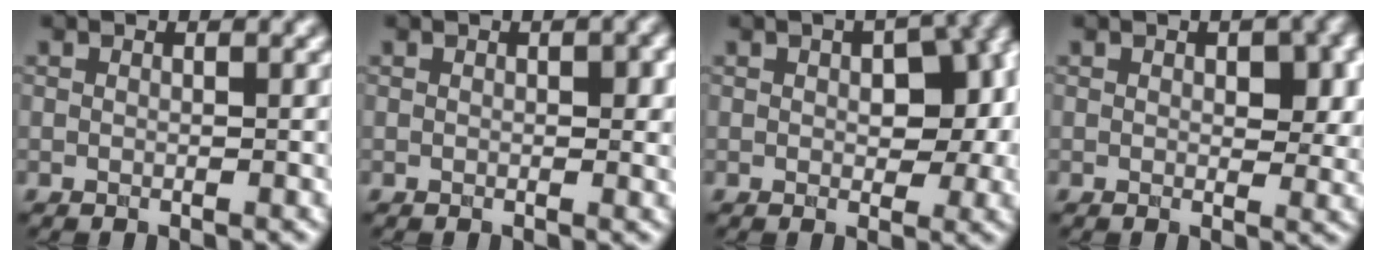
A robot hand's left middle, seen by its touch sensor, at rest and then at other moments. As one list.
[{"total": 1.7, "force": [0.2, 0.5, 1.7], "torque": [-0.021, -0.002, 0.004]}, {"total": 6.9, "force": [0.5, 3.9, 5.7], "torque": [-0.067, 0.001, 0.017]}, {"total": 3.6, "force": [0.6, 1.8, 3.1], "torque": [-0.036, -0.002, 0.013]}]